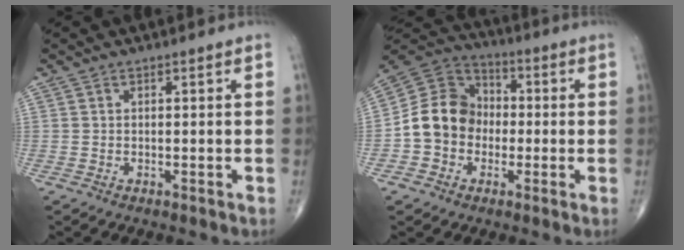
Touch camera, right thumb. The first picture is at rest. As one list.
[{"total": 12.0, "force": [-1.8, 10.3, 5.9], "torque": [-0.086, 0.039, -0.044]}]